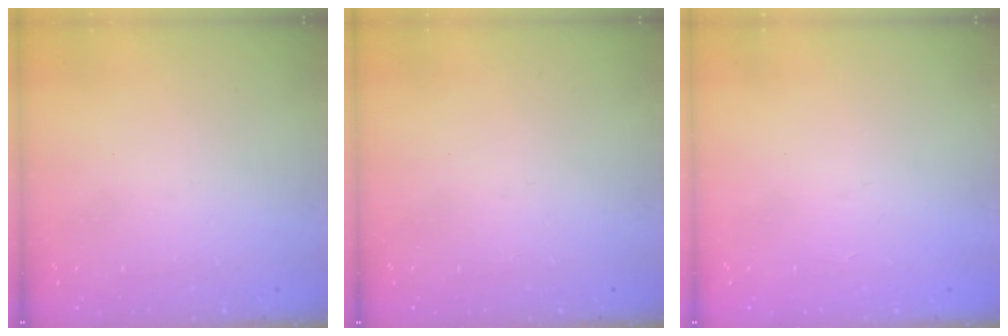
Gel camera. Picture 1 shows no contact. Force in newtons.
{"total": 0.0}
{"total": 1.3, "press": 1.0, "slide": 0.7}